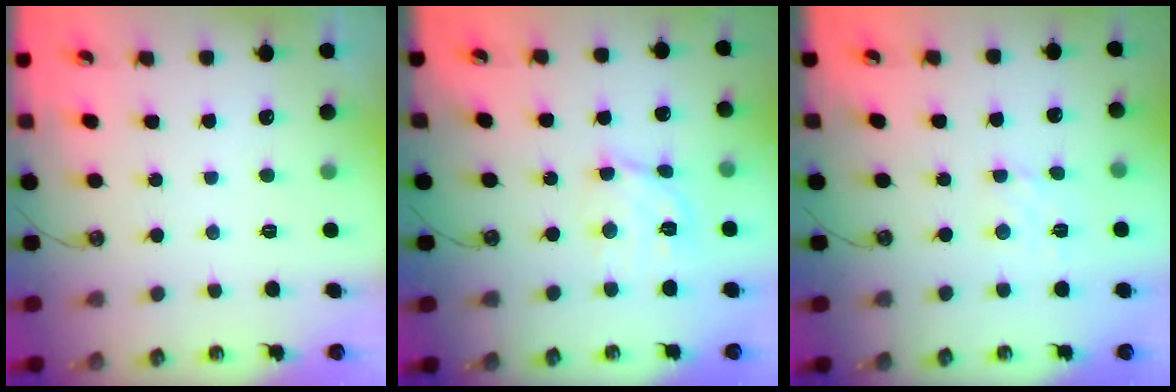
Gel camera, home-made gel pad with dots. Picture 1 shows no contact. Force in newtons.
{"total": 11.6, "press": 11.5, "slide": 1.7}
{"total": 2.8, "press": 2.7, "slide": 0.6}